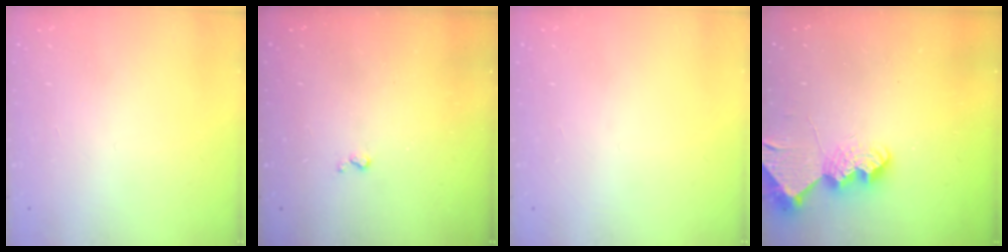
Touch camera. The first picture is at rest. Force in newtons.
{"total": 2.9, "press": 2.9, "slide": 0.5}
{"total": 0.0}
{"total": 9.1, "press": 9.0, "slide": 0.7}